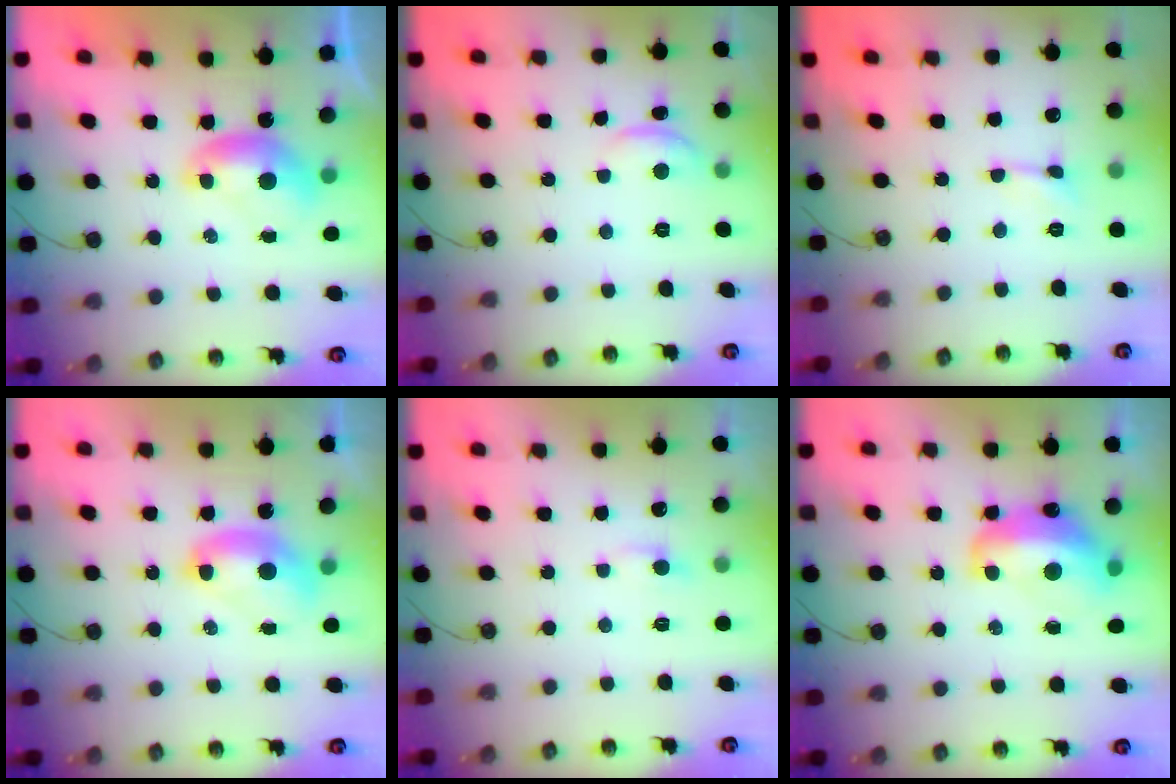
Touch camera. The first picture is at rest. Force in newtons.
{"total": 0.8, "press": 0.5, "slide": 0.6}
{"total": 0.8, "press": 0.8, "slide": 0.2}
{"total": 2.5, "press": 2.5, "slide": 0.1}
{"total": 1.8, "press": 1.7, "slide": 0.5}
{"total": 7.3, "press": 7.2, "slide": 1.2}